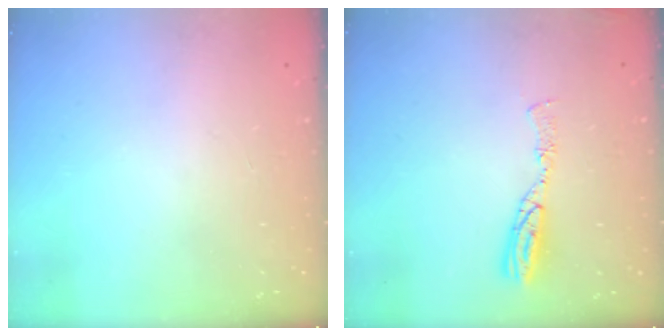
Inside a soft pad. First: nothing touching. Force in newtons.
{"total": 7.7, "press": 7.7, "slide": 0.8}